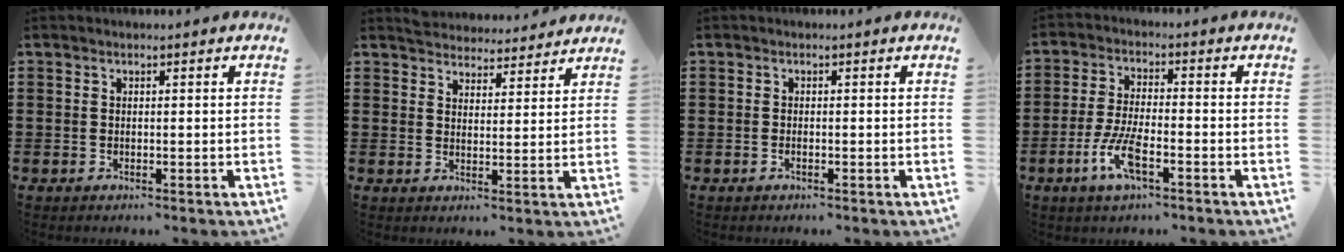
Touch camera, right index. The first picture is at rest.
{"total": 3.5, "force": [3.5, 0.0, -0.4], "torque": [-0.006, -0.017, 0.066]}
{"total": 0.6, "force": [-0.3, 0.1, 0.5], "torque": [-0.010, -0.005, -0.005]}
{"total": 6.9, "force": [-3.2, 1.9, 5.8], "torque": [-0.134, -0.014, -0.062]}